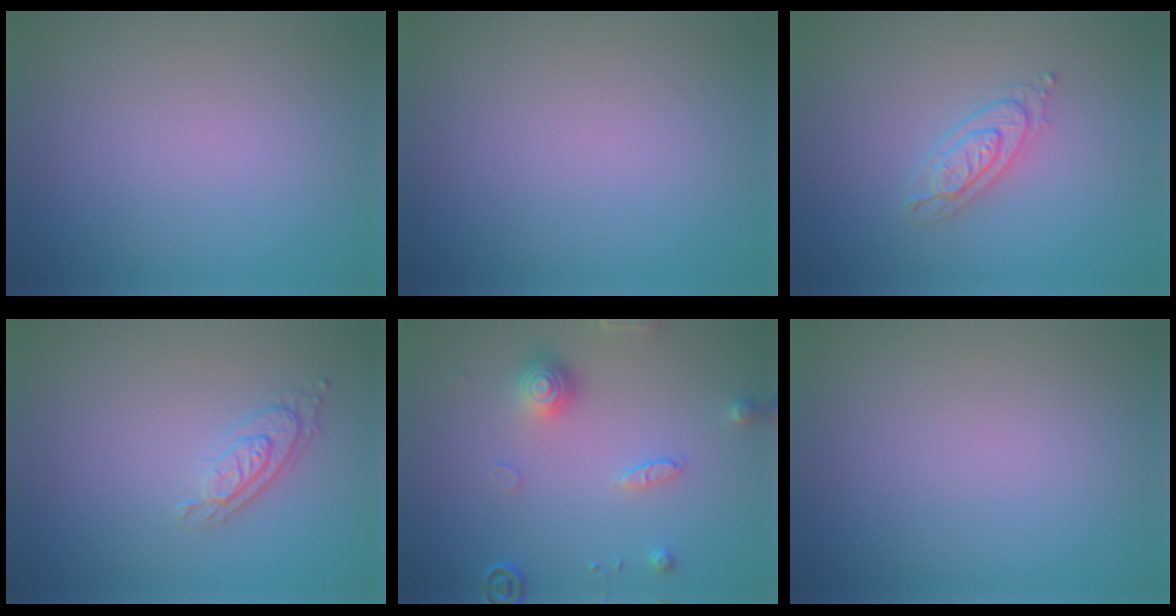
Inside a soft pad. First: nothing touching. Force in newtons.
{"total": 0.0}
{"total": 2.3, "press": 2.2, "slide": 0.5}
{"total": 2.9, "press": 2.2, "slide": 1.9}
{"total": 3.0, "press": 2.8, "slide": 1.1}
{"total": 0.0}